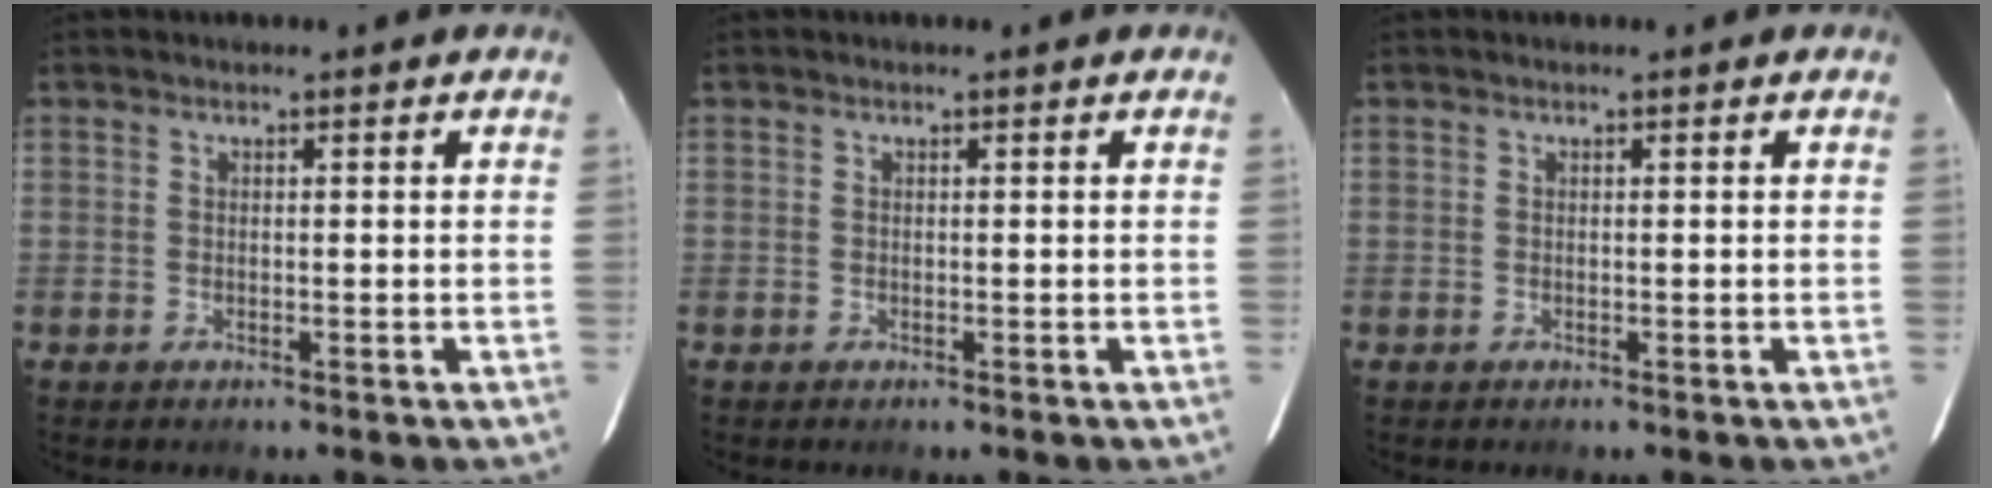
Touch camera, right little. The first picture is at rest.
{"total": 0.0}
{"total": 0.0}